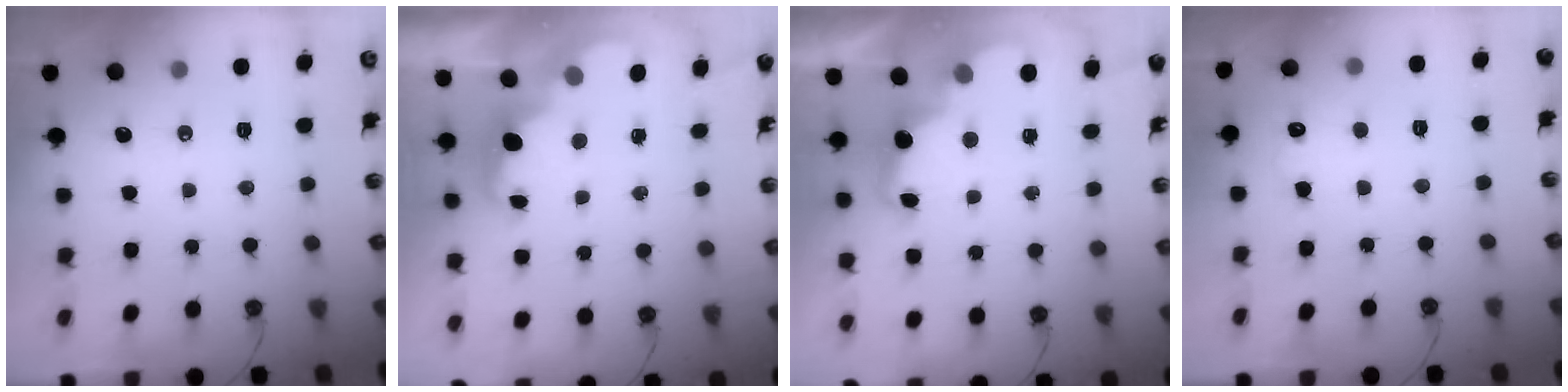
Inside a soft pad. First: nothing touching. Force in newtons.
{"total": 2.3, "press": 2.2, "slide": 0.5}
{"total": 3.7, "press": 3.7, "slide": 0.7}
{"total": 5.7, "press": 5.6, "slide": 1.0}